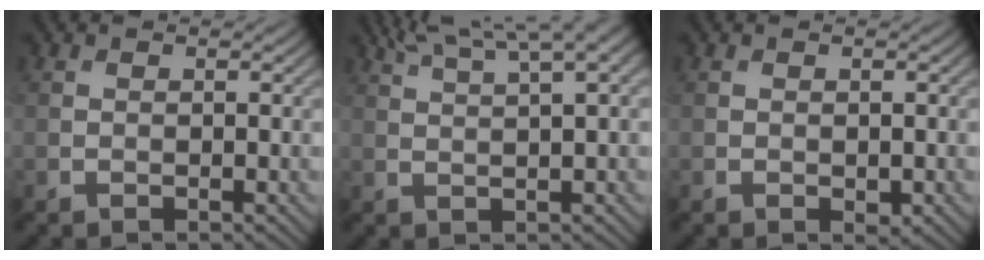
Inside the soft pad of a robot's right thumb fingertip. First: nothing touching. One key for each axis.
{"total": 7.1, "fx": 4.6, "fy": 1.1, "fz": 5.3, "tx": -0.094, "ty": 0.024, "tz": 0.074}
{"total": 0.9, "fx": -0.3, "fy": 0.6, "fz": 0.7, "tx": -0.010, "ty": -0.006, "tz": -0.002}